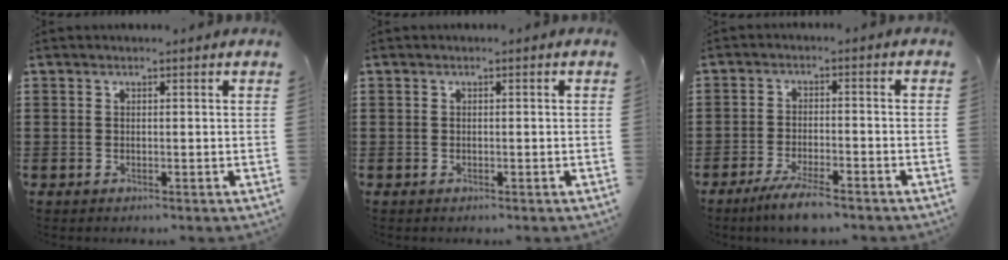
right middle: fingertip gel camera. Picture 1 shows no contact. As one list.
[{"total": 0.0}, {"total": 5.2, "force": [-4.2, 0.6, 2.9], "torque": [-0.067, -0.010, -0.081]}]